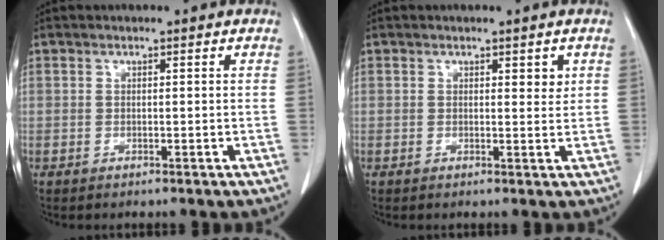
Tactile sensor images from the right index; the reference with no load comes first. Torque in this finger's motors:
{"motor_torque": [0.02, -0.01, 0.00, 0.00]}